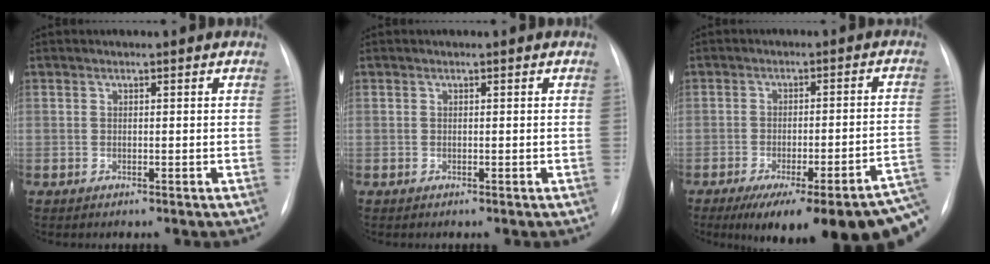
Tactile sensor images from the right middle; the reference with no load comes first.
{"total": 0.0}
{"total": 22.2, "force": [-14.3, 3.7, 16.5], "torque": [-0.152, -0.001, -0.185]}